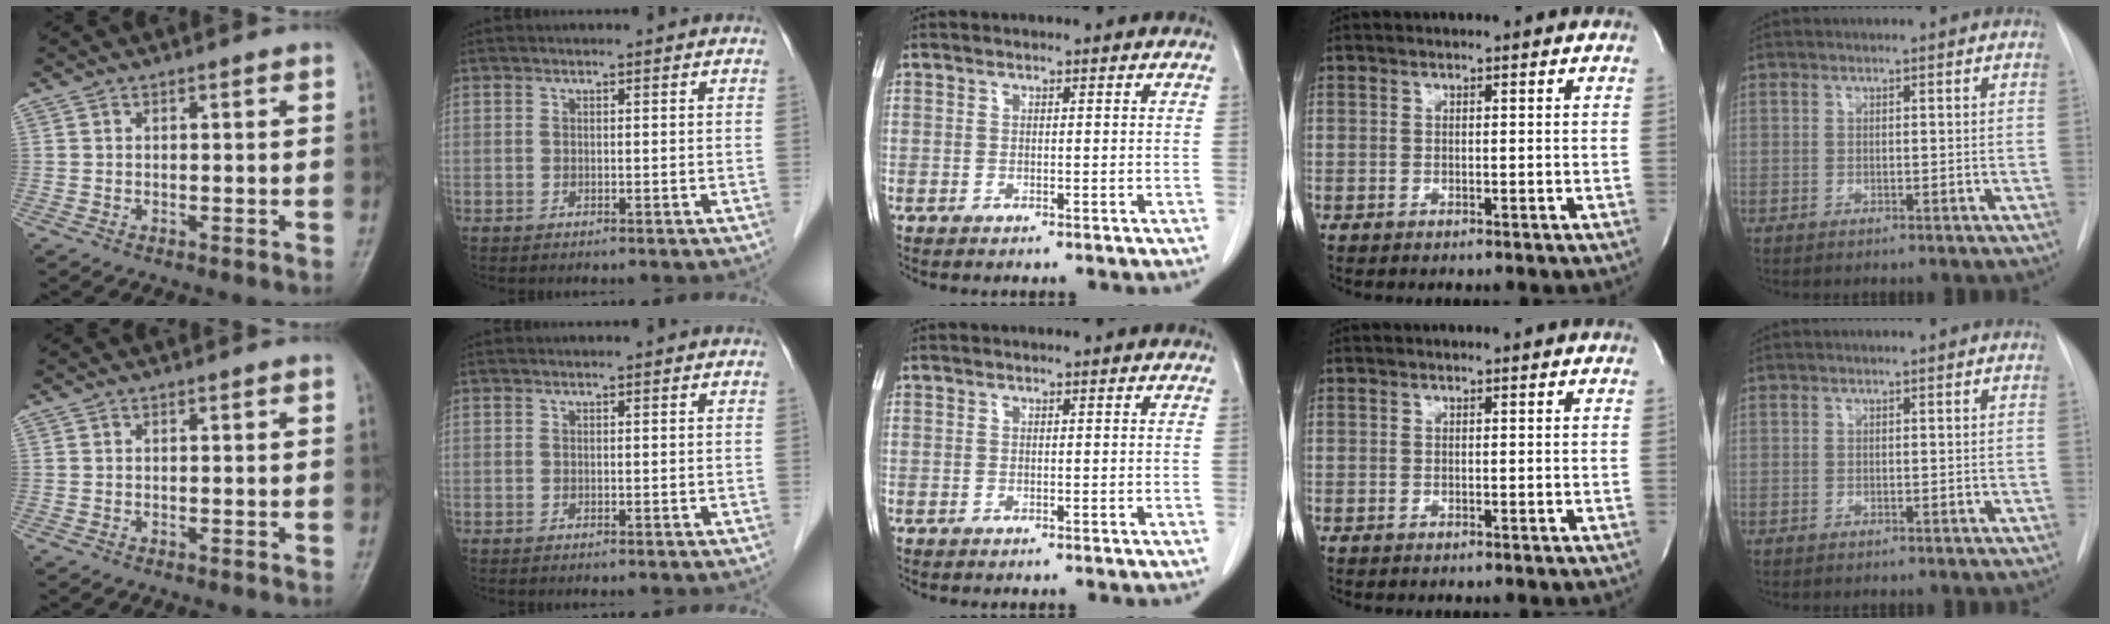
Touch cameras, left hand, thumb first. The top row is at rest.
{}